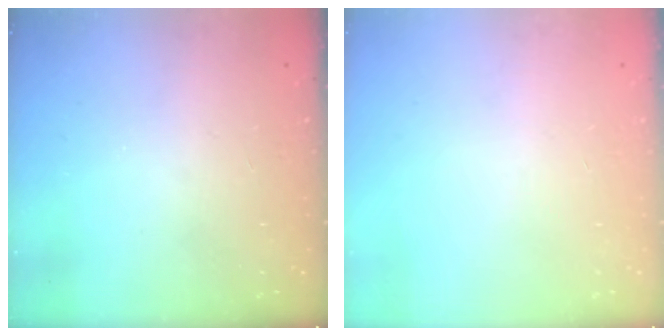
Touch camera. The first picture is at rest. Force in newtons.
{"total": 0.0}